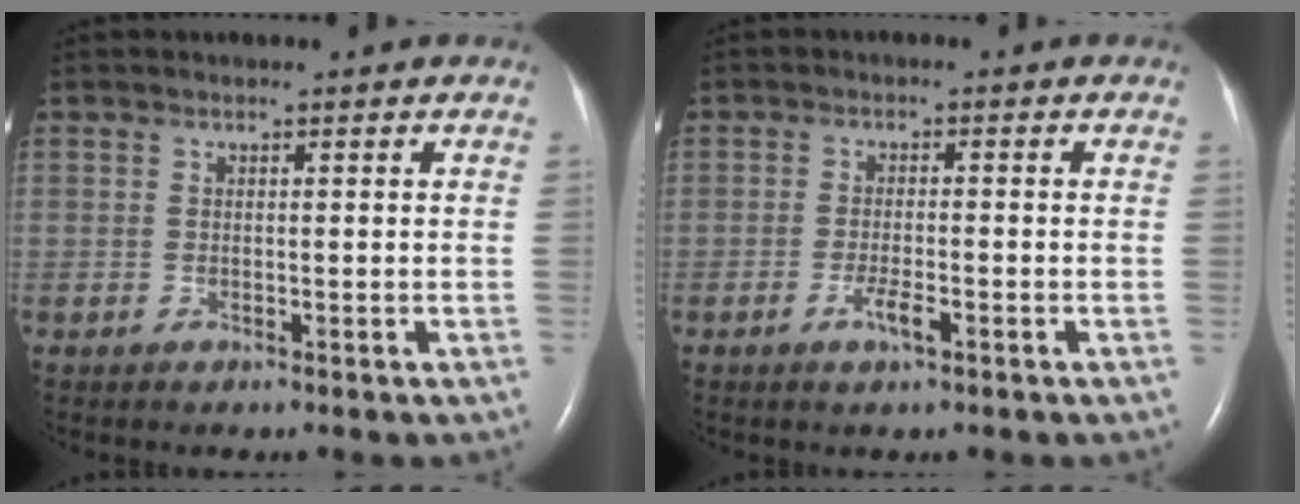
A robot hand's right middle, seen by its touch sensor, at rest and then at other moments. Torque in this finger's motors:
{"motor_torque": [0.32, -0.09, 0.13, 0.02]}